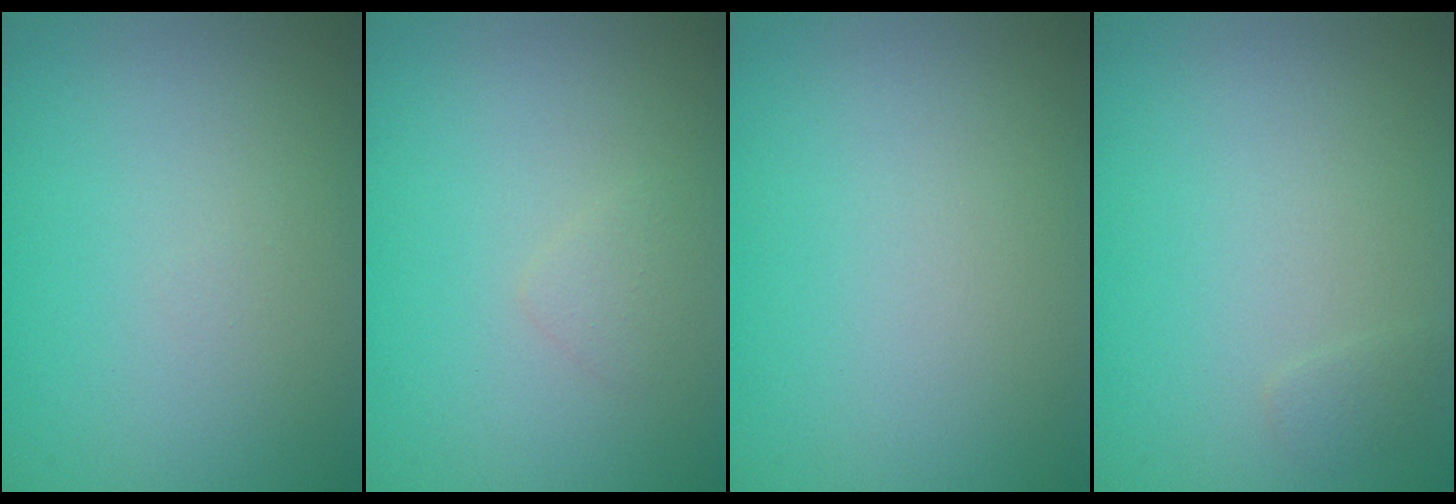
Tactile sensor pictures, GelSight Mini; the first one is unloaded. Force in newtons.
{"total": 0.8, "press": 0.8, "slide": 0.1}
{"total": 0.0}
{"total": 0.6, "press": 0.6, "slide": 0.0}